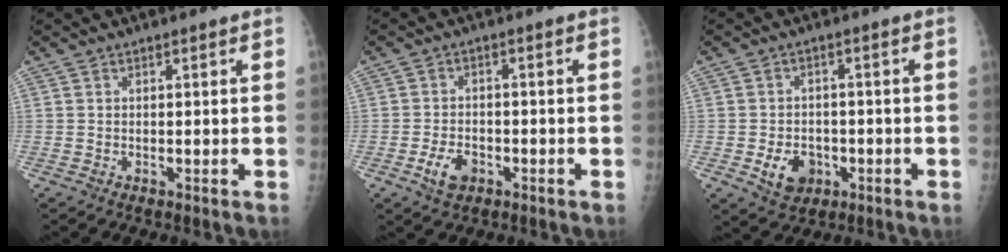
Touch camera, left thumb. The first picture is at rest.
{"total": 4.8, "force": [-2.3, 3.0, 2.9], "torque": [-0.049, 0.013, -0.039]}
{"total": 6.4, "force": [-2.3, 4.9, 3.5], "torque": [-0.040, 0.011, -0.030]}